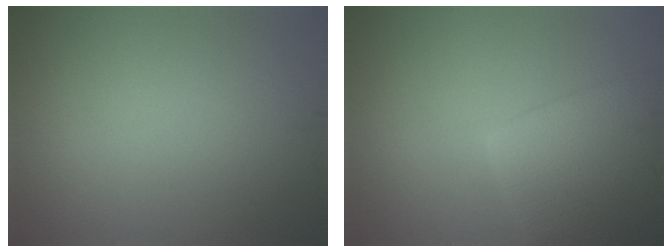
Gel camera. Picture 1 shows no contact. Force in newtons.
{"total": 8.6, "press": 8.6, "slide": 0.5}